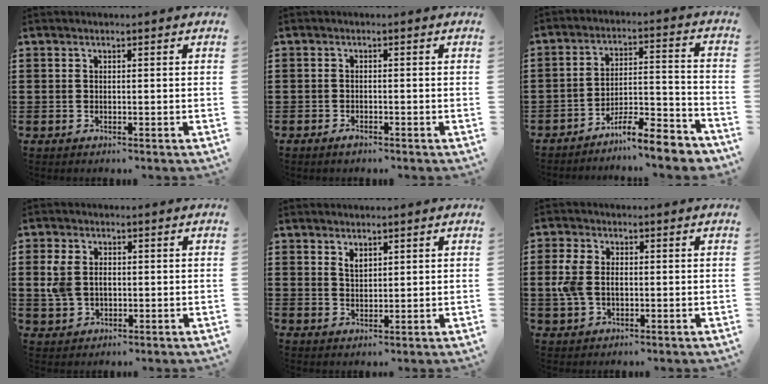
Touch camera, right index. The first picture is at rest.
{"total": 1.0, "force": [-0.8, 0.4, 0.3], "torque": [-0.006, -0.001, -0.016]}
{"total": 8.2, "force": [-7.6, 0.9, 3.0], "torque": [-0.039, 0.015, -0.143]}
{"total": 4.2, "force": [0.3, 3.1, 2.8], "torque": [-0.076, 0.006, -0.001]}
{"total": 1.9, "force": [1.4, 1.0, 0.8], "torque": [-0.019, 0.003, 0.026]}
{"total": 4.2, "force": [-0.1, 3.0, 3.0], "torque": [-0.083, 0.002, -0.010]}